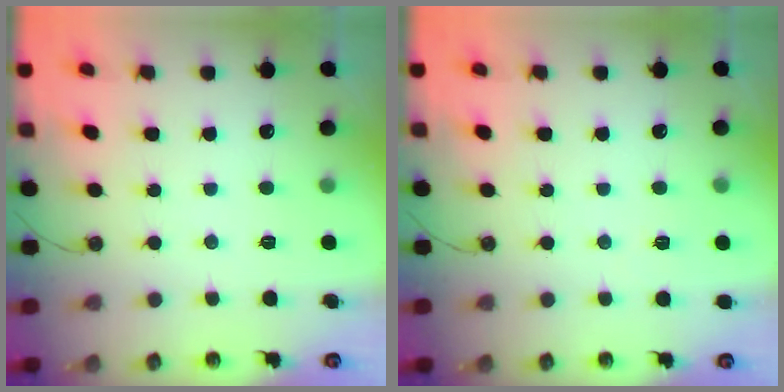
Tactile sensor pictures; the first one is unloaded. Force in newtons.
{"total": 1.6, "press": 1.5, "slide": 0.5}